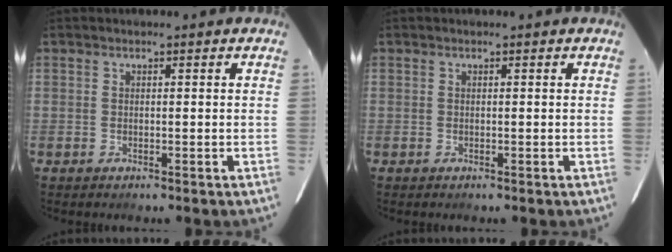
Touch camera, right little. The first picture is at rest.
{"total": 0.0}